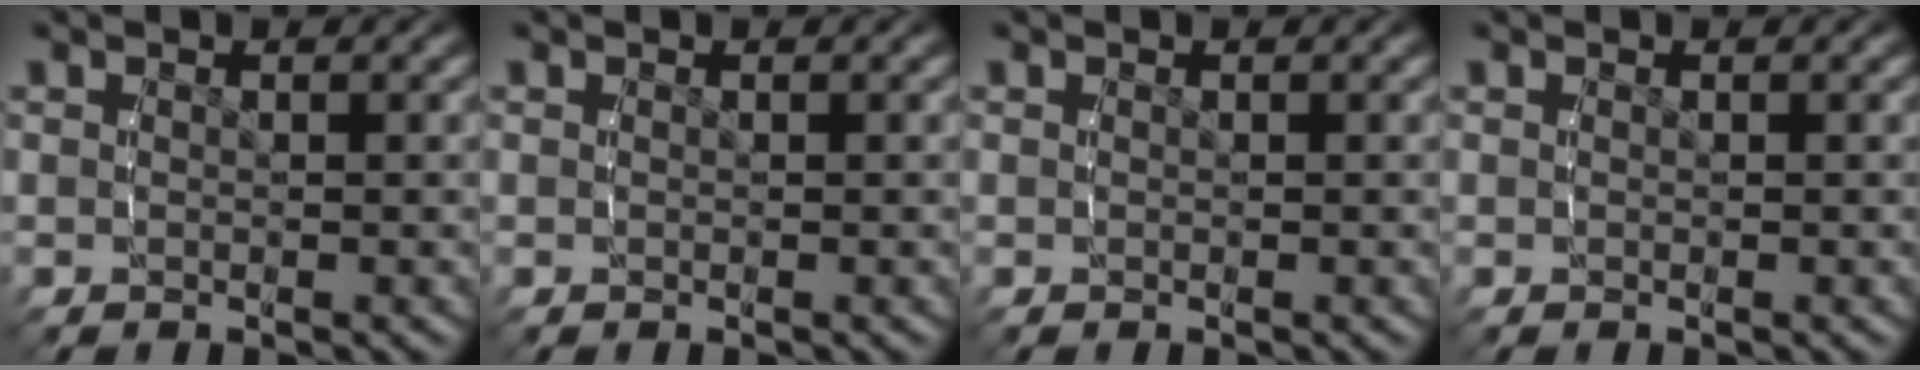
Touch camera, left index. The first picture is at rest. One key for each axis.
{"total": 0.0}
{"total": 0.0}
{"total": 0.0}